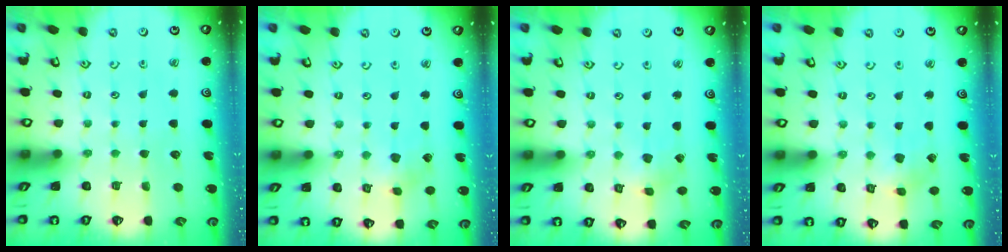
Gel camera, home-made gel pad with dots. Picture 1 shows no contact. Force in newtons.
{"total": 2.3, "press": 2.2, "slide": 0.3}
{"total": 1.5, "press": 1.5, "slide": 0.0}
{"total": 2.3, "press": 2.3, "slide": 0.2}